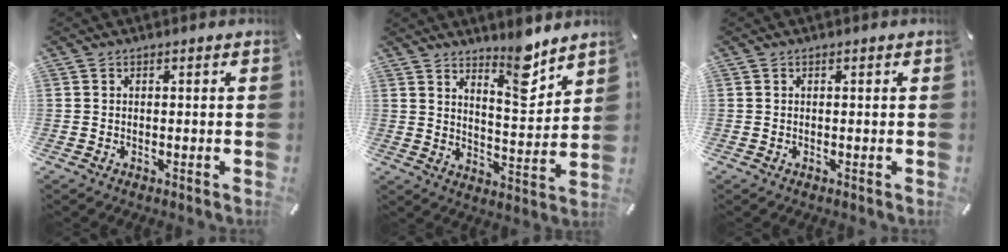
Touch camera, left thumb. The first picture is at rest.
{"total": 10.6, "force": [8.6, 3.5, 5.2], "torque": [-0.056, -0.070, 0.146]}
{"total": 0.0}